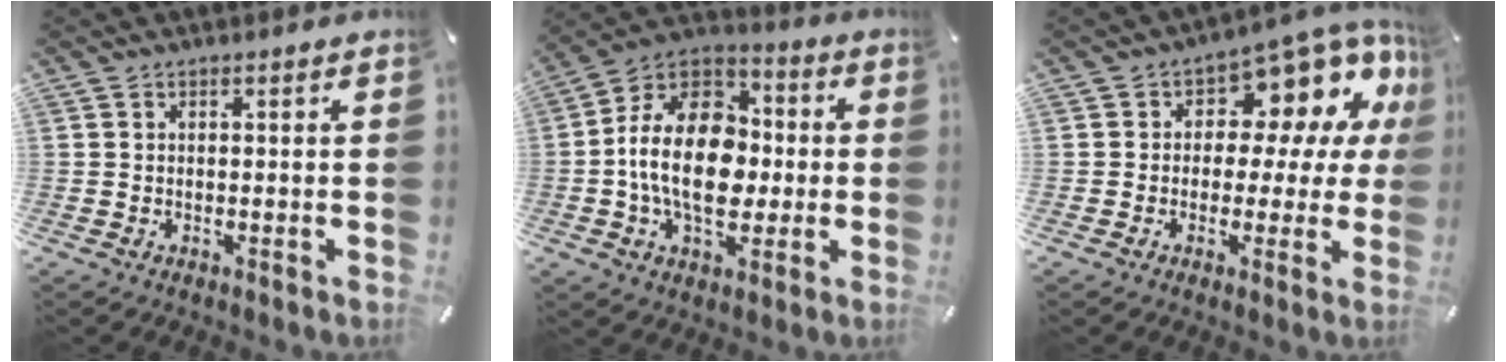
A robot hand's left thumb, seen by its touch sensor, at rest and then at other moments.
{"total": 18.6, "force": [-2.8, 13.1, 13.0], "torque": [-0.263, 0.016, -0.054]}
{"total": 9.7, "force": [5.2, 5.7, 5.9], "torque": [-0.079, -0.058, 0.090]}